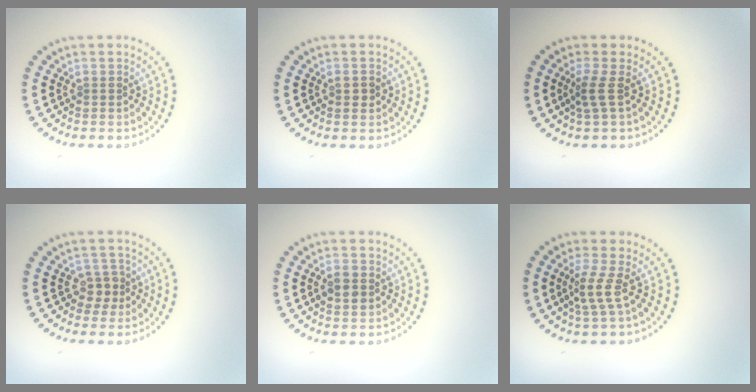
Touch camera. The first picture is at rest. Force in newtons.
{"total": 1.0, "press": 1.0, "slide": 0.3}
{"total": 2.0, "press": 1.4, "slide": 1.4}
{"total": 1.9, "press": 1.6, "slide": 1.1}
{"total": 2.1, "press": 2.1, "slide": 0.2}
{"total": 2.4, "press": 1.6, "slide": 1.8}